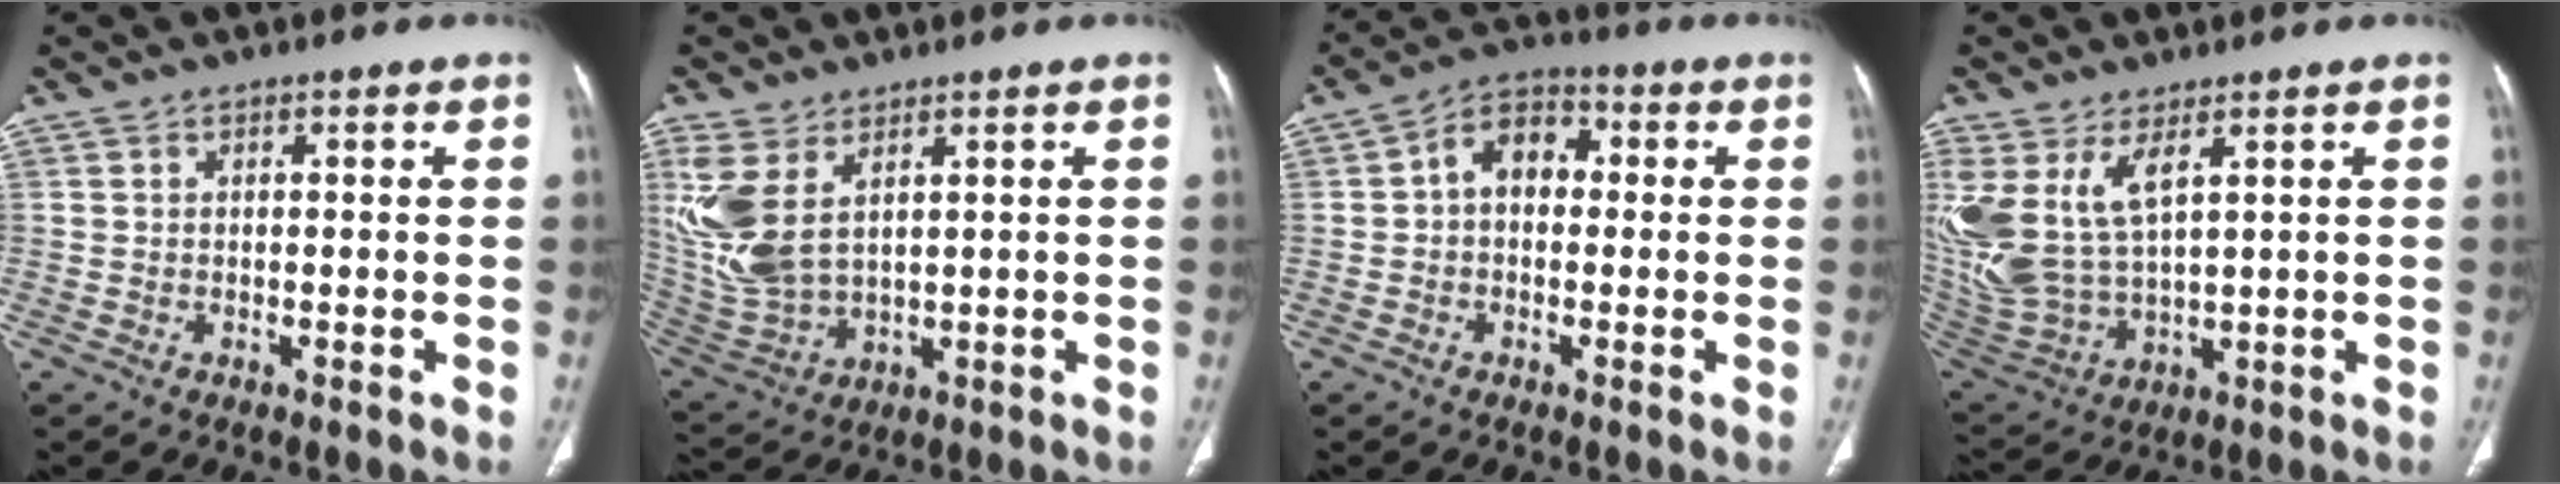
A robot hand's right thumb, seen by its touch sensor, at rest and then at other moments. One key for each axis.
{"total": 11.8, "fx": 4.6, "fy": 6.2, "fz": 8.9, "tx": -0.212, "ty": -0.015, "tz": 0.113}
{"total": 7.6, "fx": 0.5, "fy": 5.3, "fz": 5.4, "tx": -0.067, "ty": 0.026, "tz": -0.003}
{"total": 14.9, "fx": 5.7, "fy": 7.1, "fz": 11.7, "tx": -0.263, "ty": -0.027, "tz": 0.135}